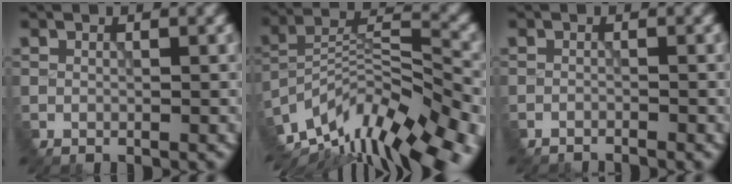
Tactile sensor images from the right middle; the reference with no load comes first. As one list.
[{"total": 13.7, "force": [-10.6, 4.0, 7.8], "torque": [-0.154, 0.016, -0.166]}, {"total": 2.1, "force": [-2.0, 0.0, 0.4], "torque": [-0.013, 0.006, -0.036]}]